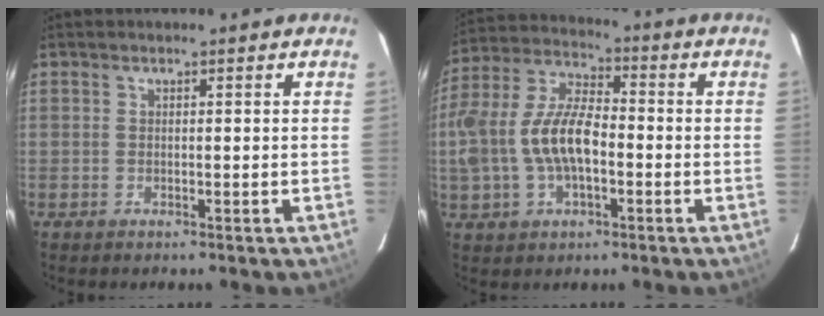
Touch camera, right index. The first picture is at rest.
{"total": 14.6, "force": [-2.6, 7.5, 12.2], "torque": [-0.262, 0.012, -0.046]}